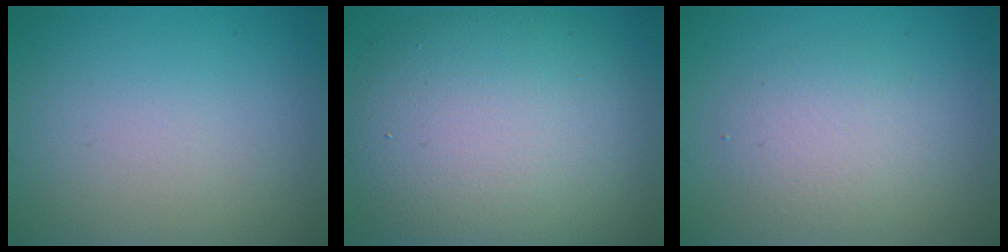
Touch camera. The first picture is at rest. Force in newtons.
{"total": 11.9, "press": 11.8, "slide": 0.8}
{"total": 2.9, "press": 2.8, "slide": 0.2}